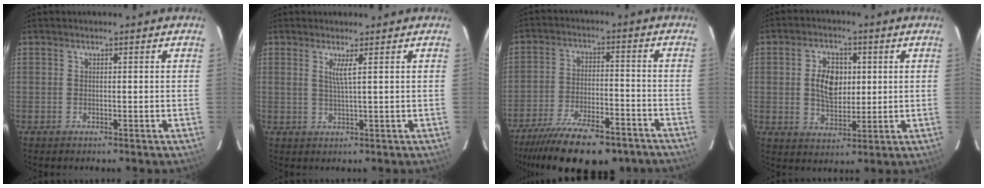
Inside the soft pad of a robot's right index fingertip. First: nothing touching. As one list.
[{"total": 2.3, "force": [1.0, -0.5, 2.0], "torque": [-0.038, -0.007, 0.018]}, {"total": 20.9, "force": [-16.4, 6.9, 11.0], "torque": [-0.215, -0.032, -0.242]}, {"total": 8.1, "force": [1.2, 5.1, 6.1], "torque": [-0.113, 0.011, 0.024]}]